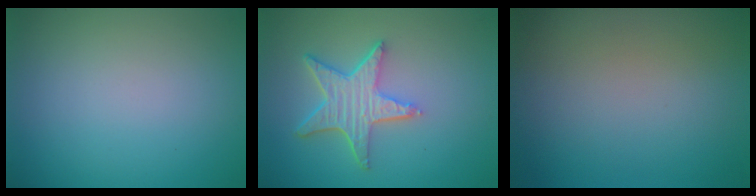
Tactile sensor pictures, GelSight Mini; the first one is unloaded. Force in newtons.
{"total": 5.1, "press": 4.1, "slide": 3.1}
{"total": 0.0}